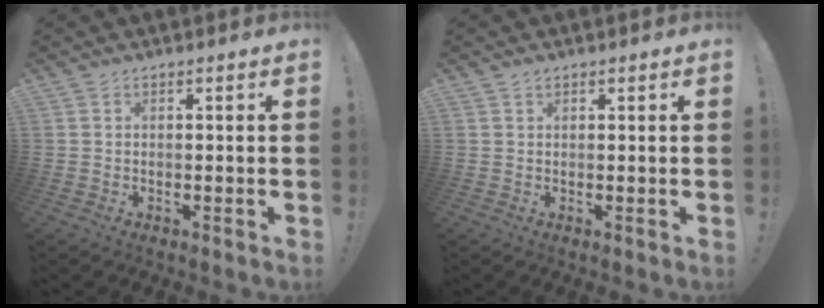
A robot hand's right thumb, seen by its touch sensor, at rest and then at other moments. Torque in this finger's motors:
{"motor_torque": [-0.19, 0.14, 0.08, -0.12, 0.00]}